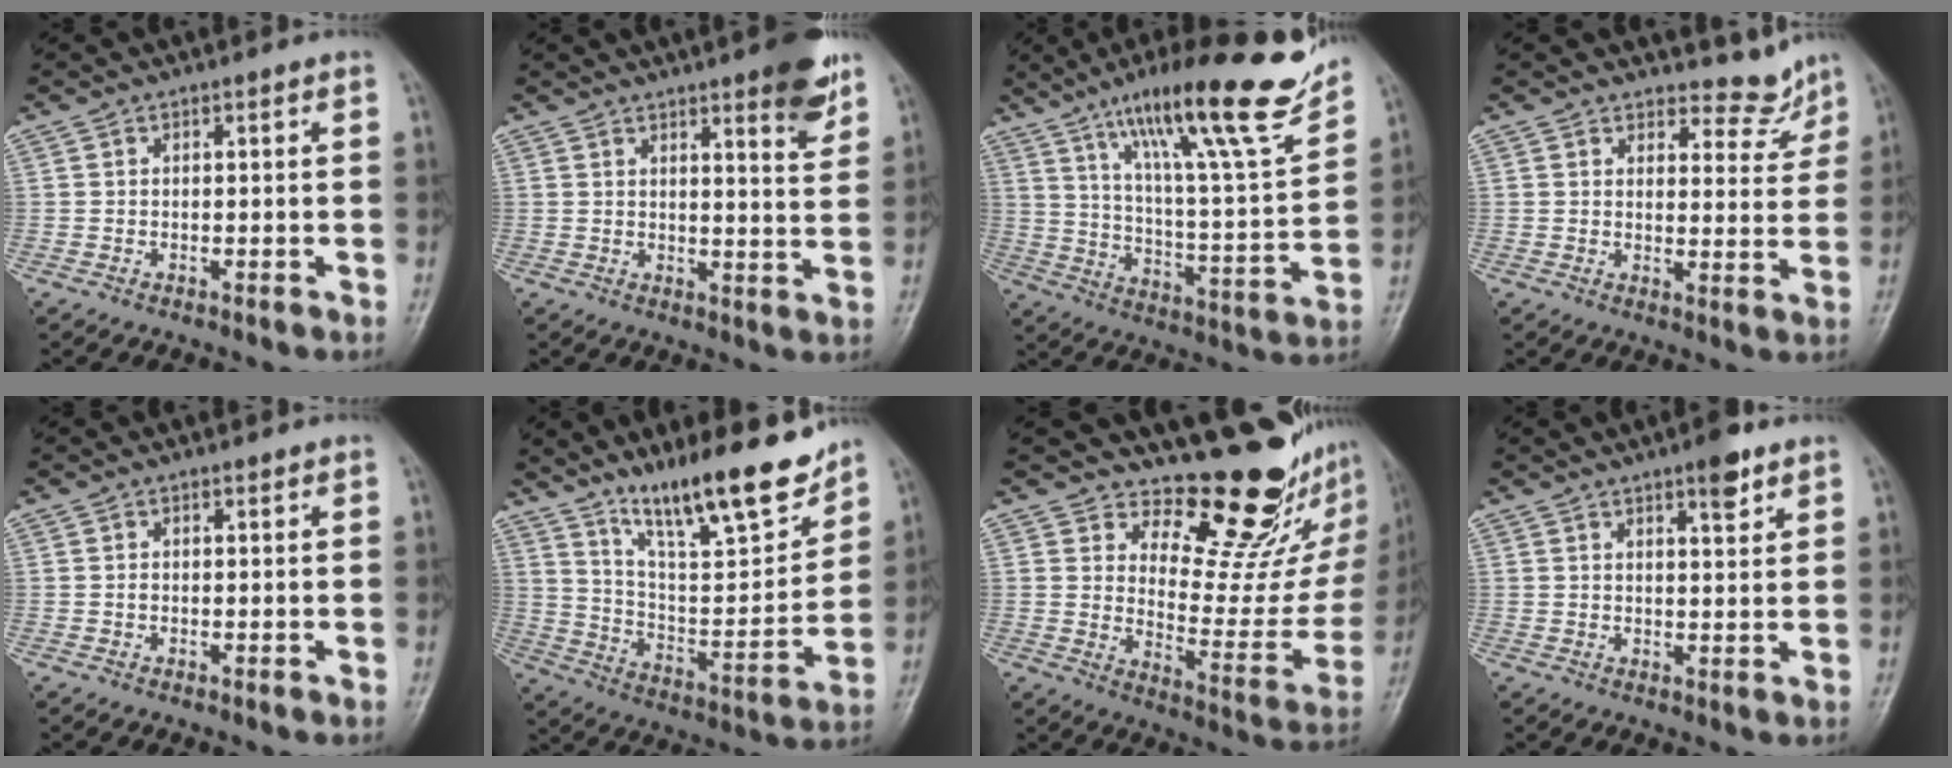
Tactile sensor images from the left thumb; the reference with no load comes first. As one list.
[{"total": 8.5, "force": [5.4, 1.6, 6.4], "torque": [-0.066, -0.030, 0.068]}, {"total": 24.1, "force": [16.4, 3.3, 17.4], "torque": [-0.246, -0.063, 0.266]}, {"total": 6.0, "force": [5.4, 2.4, 0.6], "torque": [0.018, -0.051, 0.068]}, {"total": 0.5, "force": [0.2, 0.4, 0.3], "torque": [-0.003, 0.000, 0.002]}, {"total": 19.2, "force": [14.4, 4.3, 12.0], "torque": [-0.154, -0.085, 0.248]}, {"total": 19.0, "force": [15.5, 6.8, 8.7], "torque": [-0.052, -0.150, 0.211]}, {"total": 4.7, "force": [3.1, 1.3, 3.4], "torque": [-0.039, -0.017, 0.042]}]